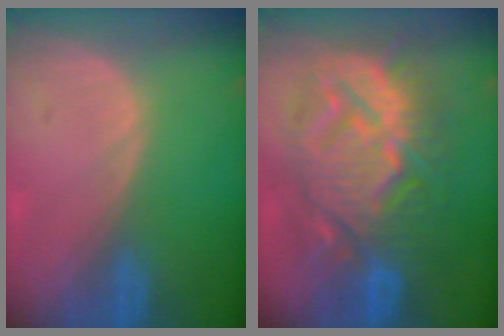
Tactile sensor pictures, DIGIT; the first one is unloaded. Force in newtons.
{"total": 13.9, "press": 13.8, "slide": 1.3}